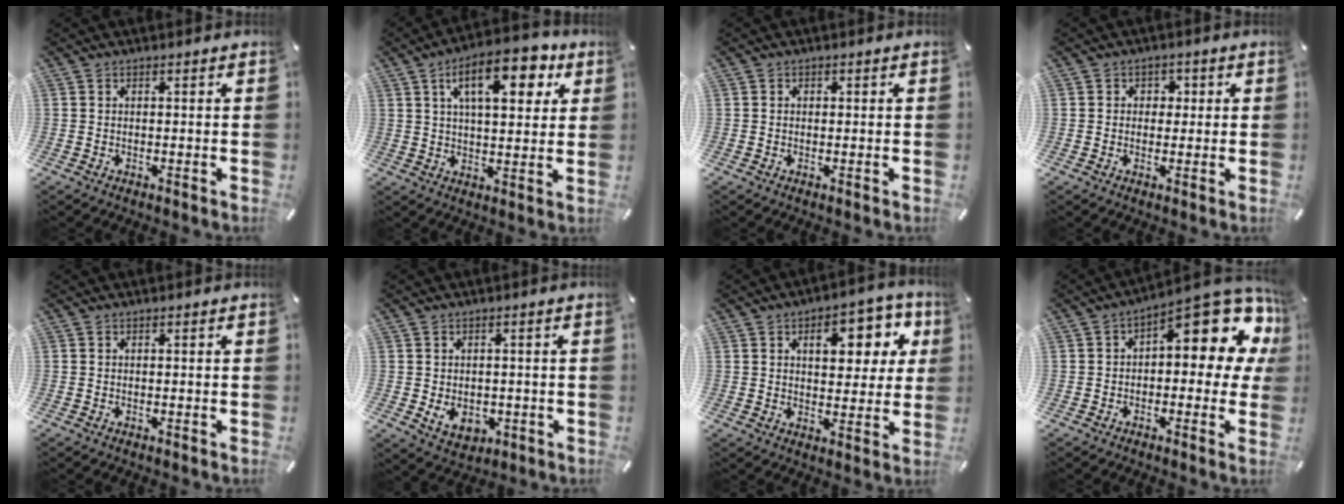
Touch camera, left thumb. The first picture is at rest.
{"total": 14.8, "force": [6.9, 6.7, 11.3], "torque": [-0.163, -0.015, 0.111]}
{"total": 0.7, "force": [0.0, 0.6, 0.4], "torque": [-0.008, 0.003, -0.002]}
{"total": 2.8, "force": [-0.3, 2.5, 1.1], "torque": [-0.008, 0.003, -0.014]}
{"total": 0.0}
{"total": 5.0, "force": [-0.8, 4.1, 2.7], "torque": [-0.042, -0.002, -0.014]}
{"total": 13.1, "force": [4.8, 7.7, 9.5], "torque": [-0.118, -0.011, 0.074]}
{"total": 13.8, "force": [6.5, 6.0, 10.5], "torque": [-0.126, -0.060, 0.106]}